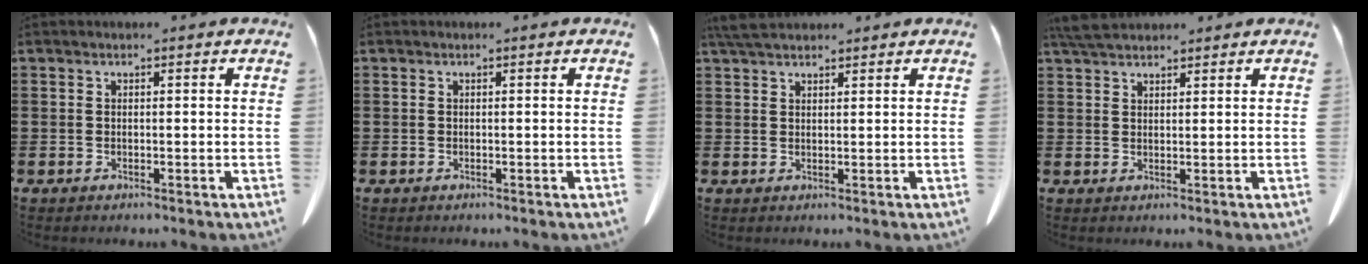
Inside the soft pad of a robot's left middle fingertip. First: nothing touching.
{"total": 0.0}
{"total": 3.5, "force": [3.0, 0.9, 1.6], "torque": [-0.039, 0.000, 0.057]}
{"total": 3.9, "force": [3.4, 0.9, 1.6], "torque": [-0.039, -0.002, 0.065]}